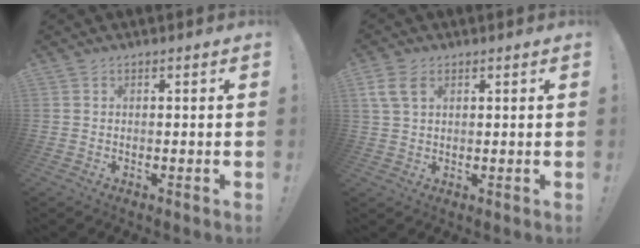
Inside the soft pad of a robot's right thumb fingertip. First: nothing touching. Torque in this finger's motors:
{"motor_torque": [0.12, 0.10, 0.49, 0.08, 0.03]}